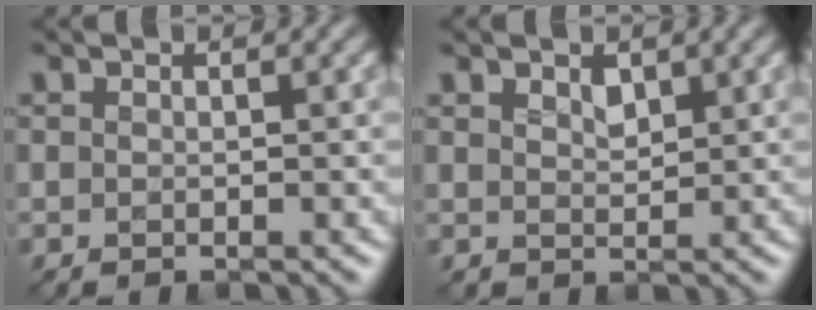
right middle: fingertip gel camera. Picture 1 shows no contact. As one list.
[{"total": 1.3, "force": [0.9, 0.7, 0.6], "torque": [-0.011, -0.002, 0.021]}]